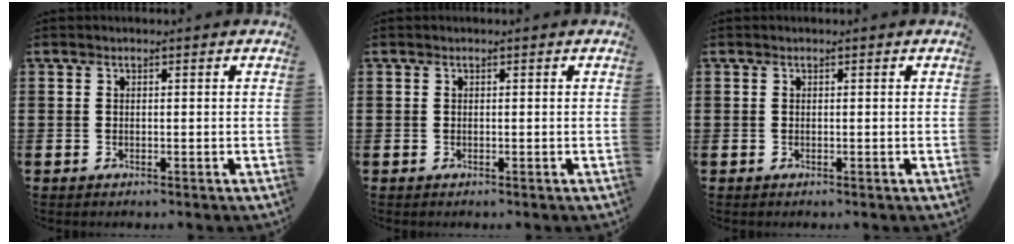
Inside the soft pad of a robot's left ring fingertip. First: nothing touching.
{"total": 0.0}
{"total": 0.0}